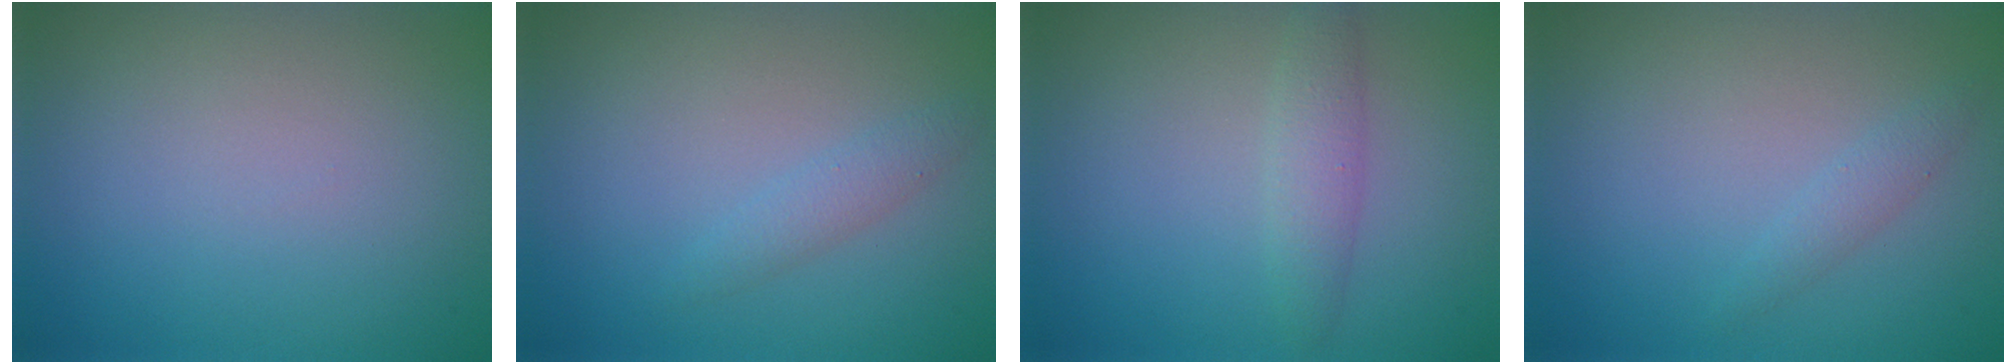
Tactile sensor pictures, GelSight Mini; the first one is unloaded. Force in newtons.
{"total": 1.4, "press": 1.4, "slide": 0.0}
{"total": 2.0, "press": 2.0, "slide": 0.1}
{"total": 1.2, "press": 1.2, "slide": 0.0}